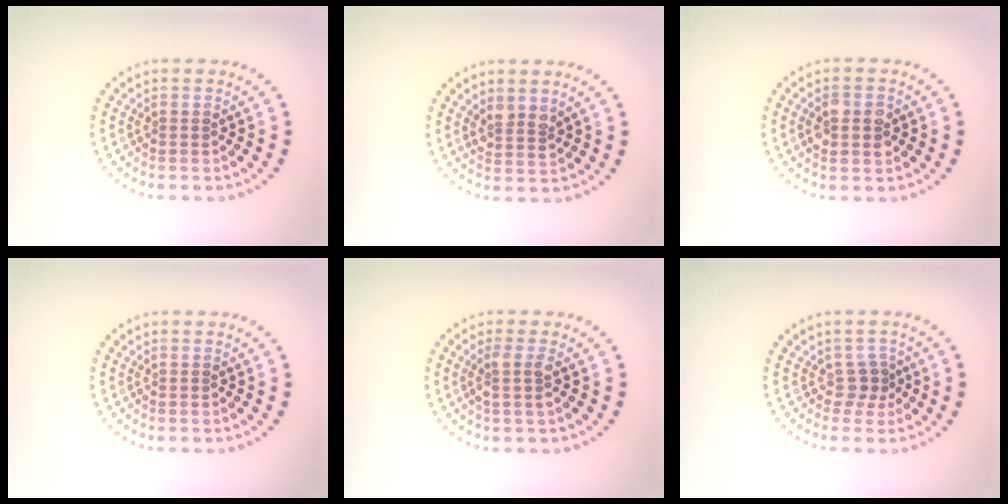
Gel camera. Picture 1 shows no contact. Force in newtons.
{"total": 1.8, "press": 1.6, "slide": 0.9}
{"total": 2.9, "press": 2.9, "slide": 0.3}
{"total": 0.0}
{"total": 1.8, "press": 1.5, "slide": 1.0}
{"total": 1.7, "press": 1.1, "slide": 1.2}